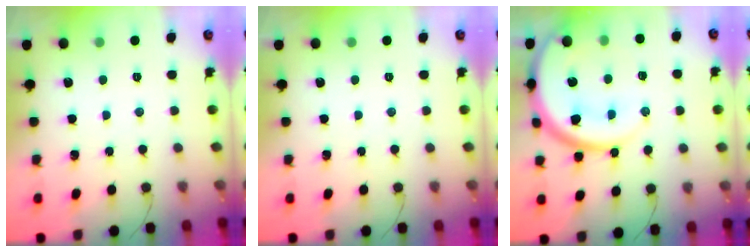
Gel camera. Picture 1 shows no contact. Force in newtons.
{"total": 0.0}
{"total": 19.5, "press": 19.4, "slide": 2.0}